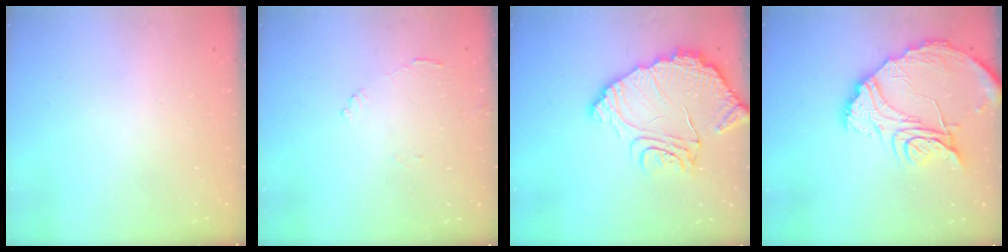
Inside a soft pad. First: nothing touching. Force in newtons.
{"total": 8.1, "press": 8.1, "slide": 0.6}
{"total": 15.0, "press": 14.9, "slide": 1.4}
{"total": 16.6, "press": 16.5, "slide": 1.6}